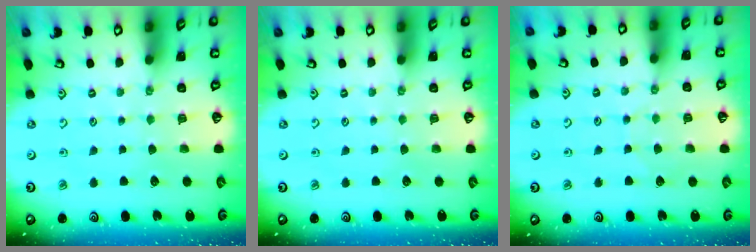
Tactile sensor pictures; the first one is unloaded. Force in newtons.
{"total": 0.0}
{"total": 3.9, "press": 3.9, "slide": 0.5}